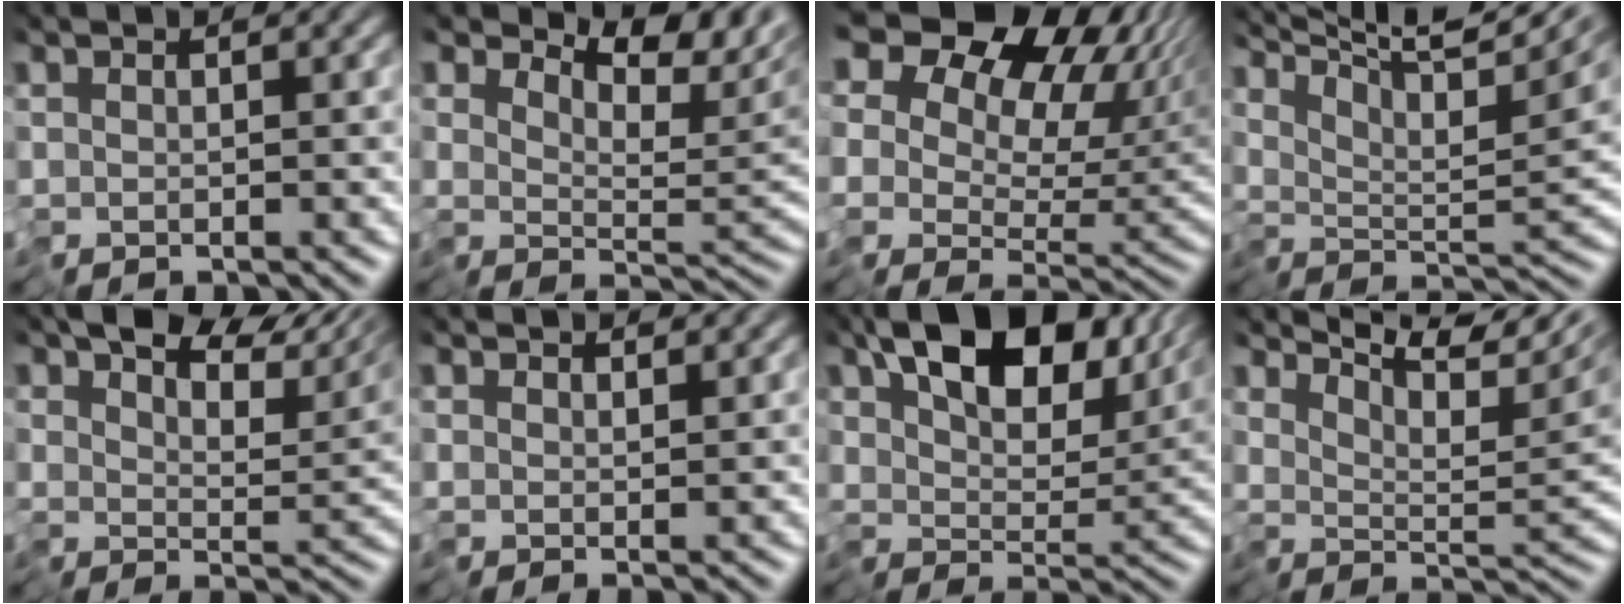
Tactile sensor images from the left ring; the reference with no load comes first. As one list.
[{"total": 5.7, "force": [5.2, 0.8, 2.3], "torque": [-0.024, 0.000, 0.087]}, {"total": 17.6, "force": [8.7, 11.5, 10.1], "torque": [-0.206, 0.058, 0.143]}, {"total": 11.6, "force": [9.0, 1.5, 7.1], "torque": [-0.116, 0.018, 0.125]}, {"total": 8.5, "force": [7.0, 2.5, 4.2], "torque": [-0.067, 0.018, 0.119]}, {"total": 1.4, "force": [1.2, -0.7, -0.3], "torque": [0.003, 0.011, 0.026]}, {"total": 10.4, "force": [5.8, 5.1, 7.0], "torque": [-0.112, 0.011, 0.100]}, {"total": 7.6, "force": [6.5, 0.7, 4.0], "torque": [-0.052, 0.010, 0.106]}]